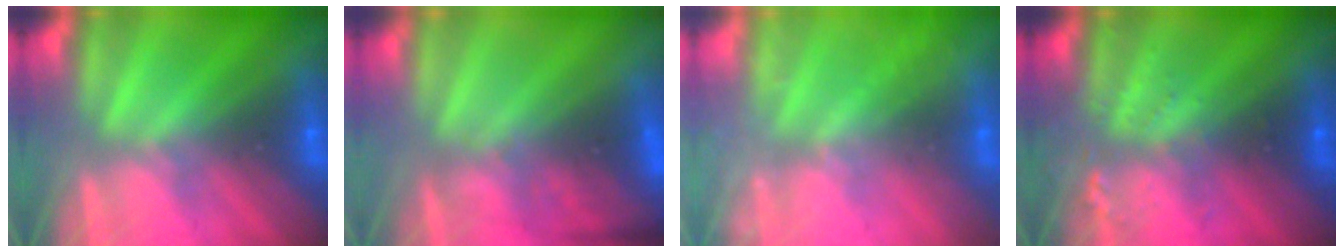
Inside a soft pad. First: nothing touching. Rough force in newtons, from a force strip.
{"total": 3.3}
{"total": 2.2}
{"total": 3.4}